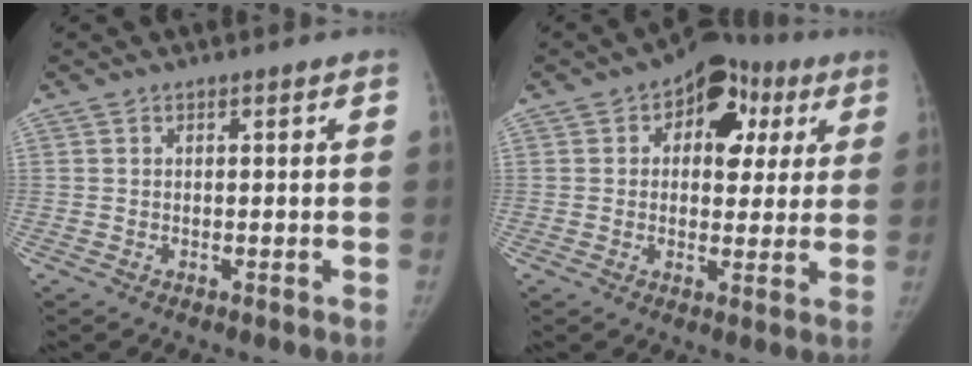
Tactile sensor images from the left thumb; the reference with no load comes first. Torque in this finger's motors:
{"motor_torque": [1.15, 1.06, 0.86, -0.41, 0.26]}